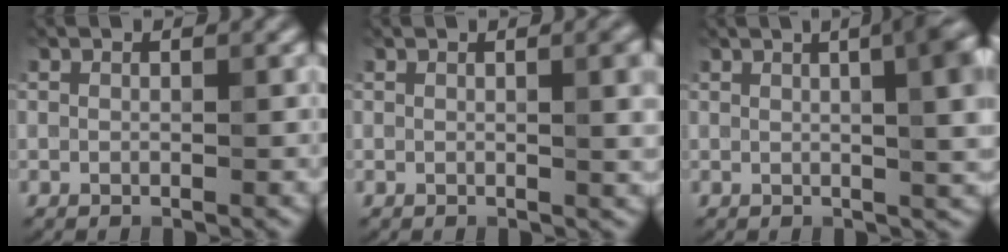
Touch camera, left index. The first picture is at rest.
{"total": 4.1, "force": [0.8, 1.4, 3.8], "torque": [-0.036, 0.010, 0.007]}
{"total": 11.5, "force": [3.2, 5.2, 9.8], "torque": [-0.069, 0.042, 0.030]}